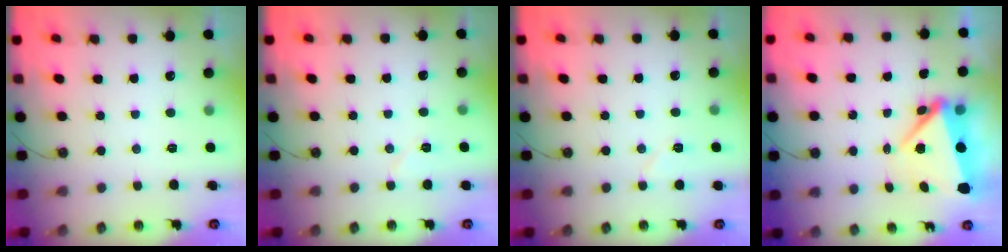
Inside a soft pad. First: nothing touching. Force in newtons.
{"total": 4.9, "press": 4.6, "slide": 1.8}
{"total": 5.1, "press": 4.2, "slide": 2.9}
{"total": 6.0, "press": 6.0, "slide": 0.6}